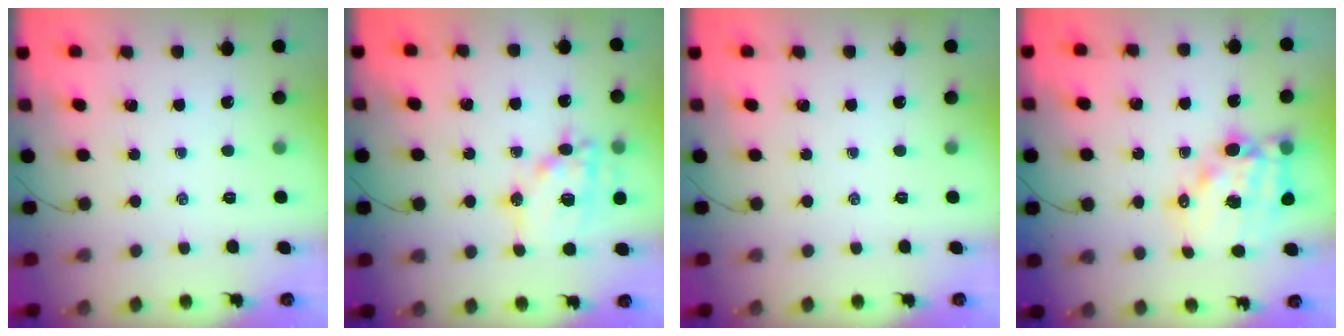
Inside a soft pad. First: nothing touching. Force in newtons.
{"total": 15.1, "press": 15.0, "slide": 2.2}
{"total": 0.0}
{"total": 15.7, "press": 15.2, "slide": 3.8}